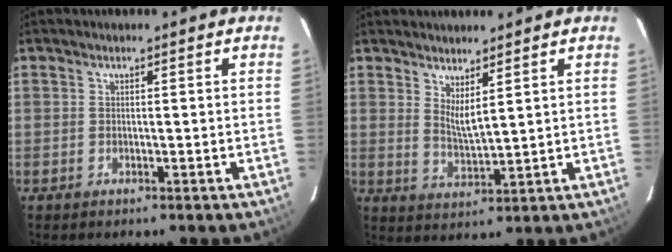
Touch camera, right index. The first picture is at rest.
{"total": 4.1, "force": [2.9, 0.5, 2.9], "torque": [-0.051, -0.012, 0.049]}